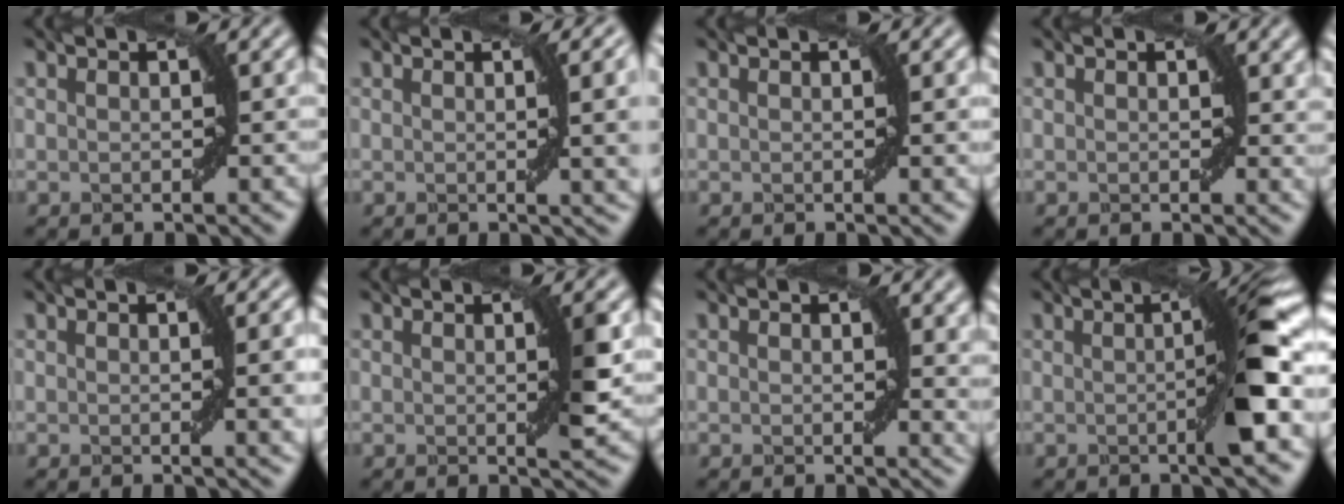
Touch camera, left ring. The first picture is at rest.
{"total": 5.9, "force": [0.8, 1.8, 5.5], "torque": [-0.048, 0.004, 0.013]}
{"total": 1.0, "force": [0.2, 0.0, 1.0], "torque": [-0.012, -0.001, 0.003]}
{"total": 1.4, "force": [0.6, 0.9, 1.0], "torque": [-0.006, -0.005, 0.008]}
{"total": 3.7, "force": [0.3, 0.9, 3.6], "torque": [-0.038, 0.003, 0.004]}
{"total": 2.2, "force": [0.3, 0.2, 2.1], "torque": [-0.029, -0.004, 0.004]}
{"total": 2.8, "force": [1.0, 1.1, 2.3], "torque": [-0.019, -0.005, 0.015]}
{"total": 5.5, "force": [-0.3, 0.6, 5.4], "torque": [-0.074, 0.008, -0.009]}